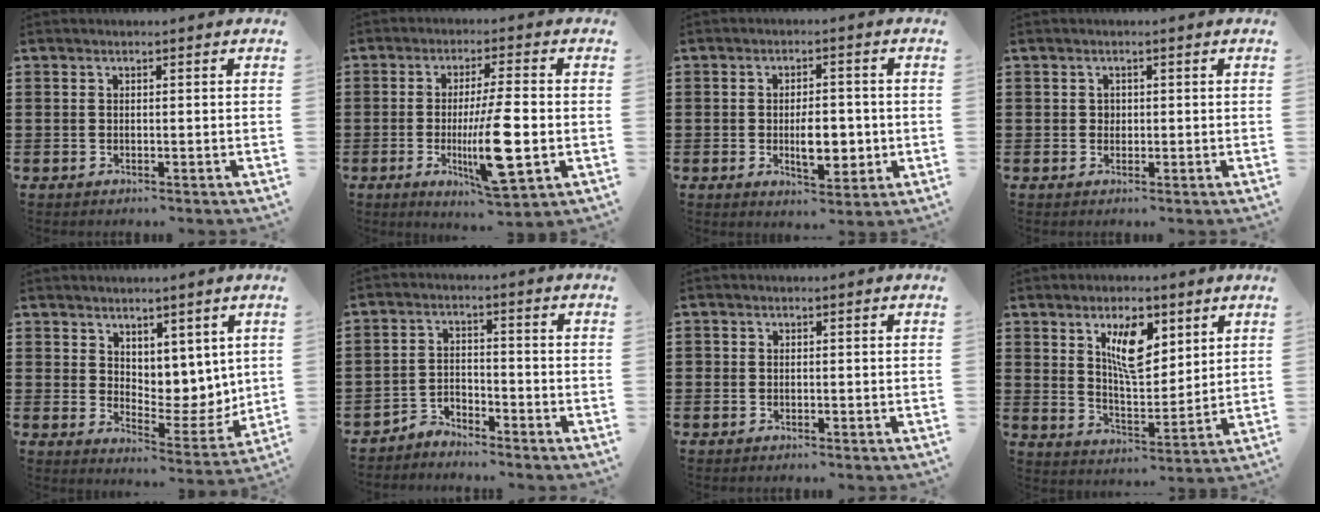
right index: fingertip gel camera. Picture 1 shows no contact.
{"total": 11.4, "force": [-2.2, 1.6, 11.1], "torque": [-0.216, -0.021, -0.043]}
{"total": 6.3, "force": [-1.0, 3.0, 5.4], "torque": [-0.087, -0.001, -0.022]}
{"total": 0.8, "force": [0.2, 0.8, 0.3], "torque": [-0.007, 0.003, 0.004]}
{"total": 6.0, "force": [4.5, 3.8, 1.2], "torque": [-0.043, -0.030, 0.088]}
{"total": 3.2, "force": [-3.2, 0.6, -0.2], "torque": [-0.004, 0.006, -0.067]}
{"total": 0.5, "force": [-0.3, 0.4, 0.1], "torque": [-0.003, 0.003, -0.006]}
{"total": 9.3, "force": [4.6, 4.1, 7.0], "torque": [-0.119, -0.004, 0.075]}